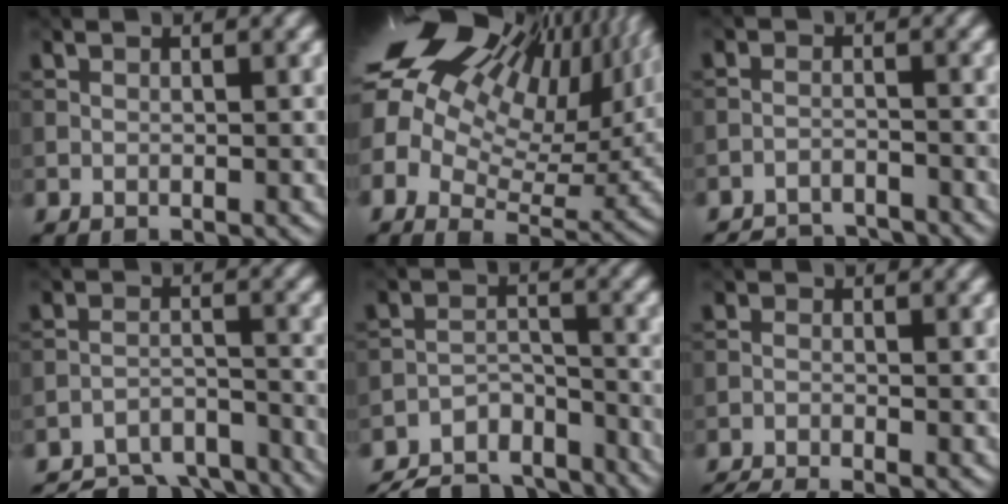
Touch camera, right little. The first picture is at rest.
{"total": 19.8, "force": [8.5, 12.0, 13.3], "torque": [-0.266, 0.037, 0.152]}
{"total": 6.1, "force": [-5.9, 1.5, 0.8], "torque": [-0.006, -0.004, -0.094]}
{"total": 10.3, "force": [-9.6, 3.1, 2.3], "torque": [-0.032, -0.013, -0.136]}
{"total": 9.3, "force": [-8.3, 3.3, 2.5], "torque": [-0.037, -0.007, -0.126]}
{"total": 3.4, "force": [-3.0, 0.4, 1.6], "torque": [-0.038, -0.018, -0.062]}